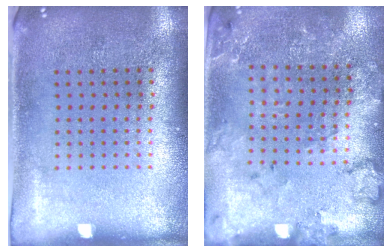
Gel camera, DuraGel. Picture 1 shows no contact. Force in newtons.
{"total": 1.8, "press": 1.7, "slide": 0.4}